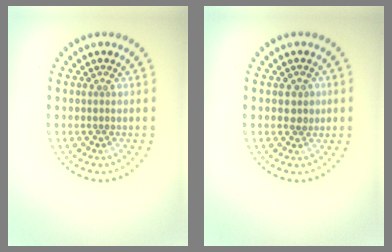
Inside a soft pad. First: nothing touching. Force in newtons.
{"total": 1.4, "press": 1.3, "slide": 0.5}